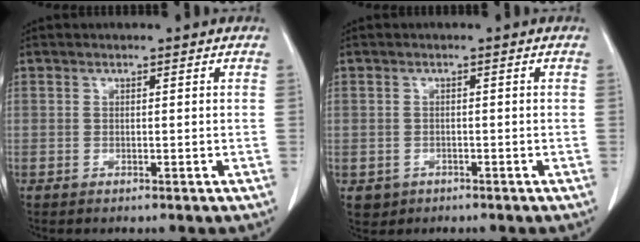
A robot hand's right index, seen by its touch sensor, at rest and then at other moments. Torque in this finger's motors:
{"motor_torque": [-0.19, 0.06, -0.44, -0.14]}